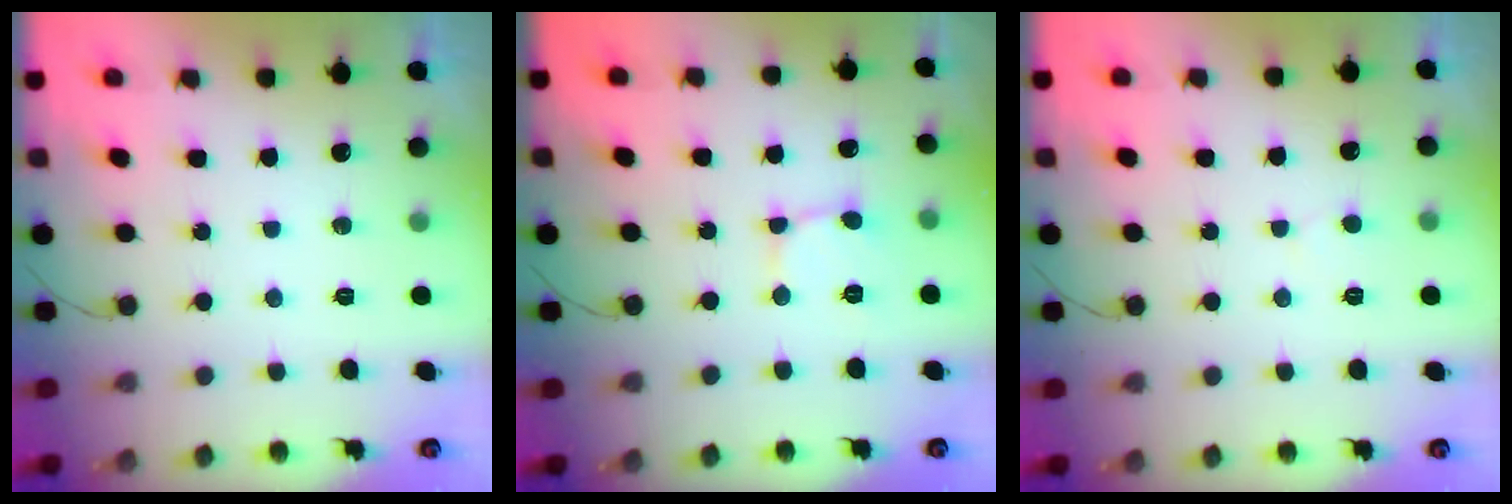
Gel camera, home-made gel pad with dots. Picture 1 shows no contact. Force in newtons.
{"total": 2.1, "press": 2.1, "slide": 0.2}
{"total": 2.9, "press": 2.9, "slide": 0.3}